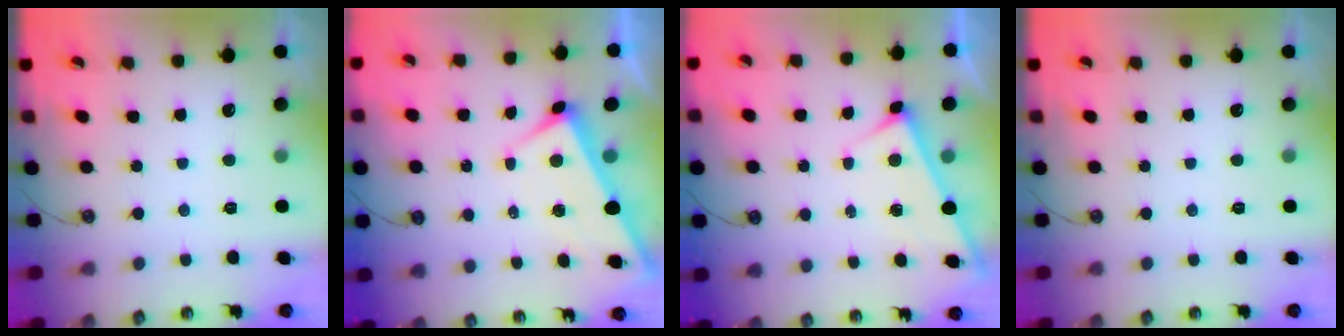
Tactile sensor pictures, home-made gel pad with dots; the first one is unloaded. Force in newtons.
{"total": 2.8, "press": 2.7, "slide": 0.6}
{"total": 5.4, "press": 5.4, "slide": 0.2}
{"total": 0.0}